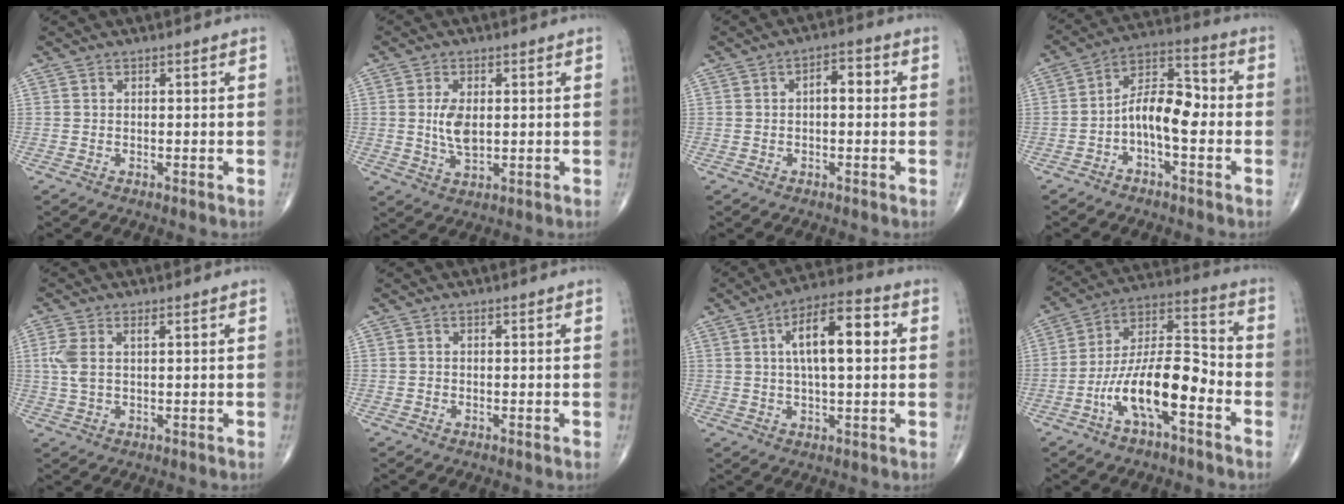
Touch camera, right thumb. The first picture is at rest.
{"total": 5.4, "force": [0.4, 2.8, 4.6], "torque": [-0.085, -0.009, 0.010]}
{"total": 3.8, "force": [0.2, 2.0, 3.2], "torque": [-0.033, 0.012, -0.005]}
{"total": 10.5, "force": [-2.1, 5.0, 9.0], "torque": [-0.138, 0.047, -0.045]}
{"total": 4.7, "force": [1.2, 2.1, 4.0], "torque": [-0.109, 0.010, 0.029]}
{"total": 0.0}
{"total": 12.7, "force": [2.5, 4.9, 11.4], "torque": [-0.174, 0.018, 0.032]}
{"total": 15.3, "force": [-6.1, 5.6, 12.8], "torque": [-0.227, 0.063, -0.112]}